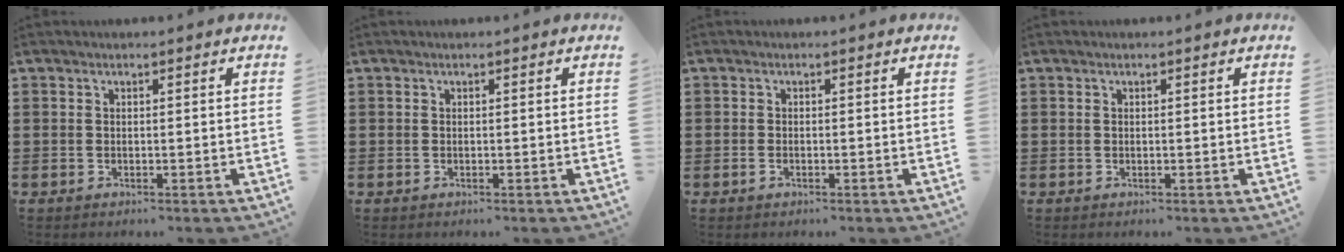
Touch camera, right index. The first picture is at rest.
{"total": 0.0}
{"total": 0.7, "force": [-0.2, 0.3, 0.6], "torque": [-0.011, -0.005, -0.003]}
{"total": 0.0}